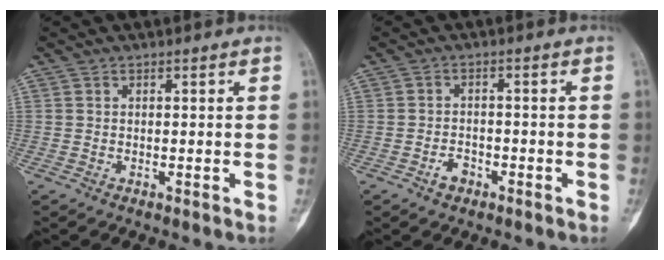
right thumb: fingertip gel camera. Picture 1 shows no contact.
{"total": 2.6, "force": [-1.7, 1.6, 1.2], "torque": [-0.018, 0.014, -0.026]}